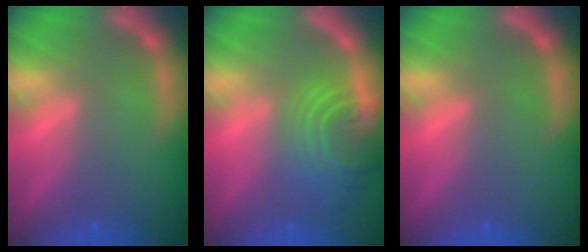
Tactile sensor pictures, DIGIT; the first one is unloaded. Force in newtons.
{"total": 7.0}
{"total": 0.0}